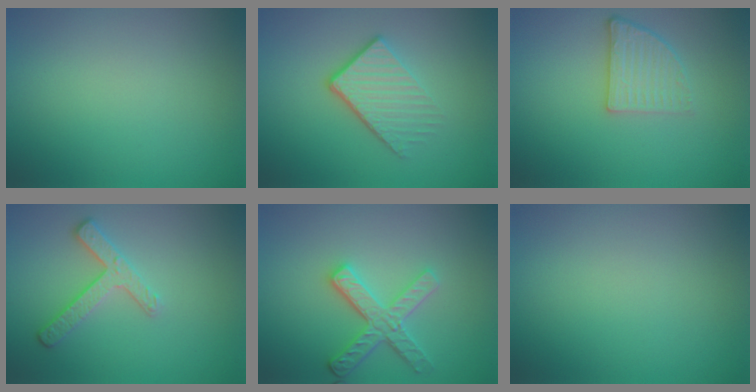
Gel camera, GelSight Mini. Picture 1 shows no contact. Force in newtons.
{"total": 3.9, "press": 2.7, "slide": 2.9}
{"total": 2.8, "press": 2.3, "slide": 1.6}
{"total": 2.7, "press": 2.3, "slide": 1.5}
{"total": 3.7, "press": 3.2, "slide": 1.7}
{"total": 0.0}